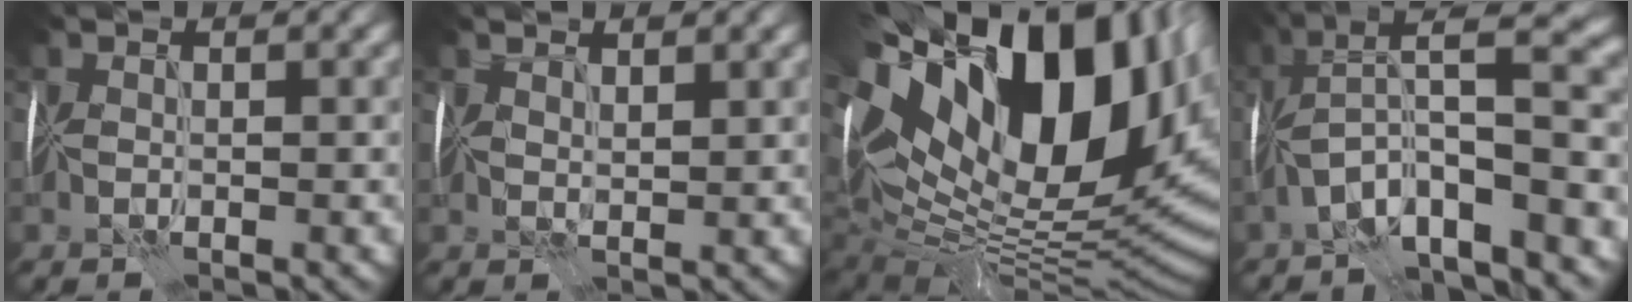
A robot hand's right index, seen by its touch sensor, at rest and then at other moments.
{"total": 1.8, "force": [1.6, 0.4, 0.7], "torque": [-0.017, 0.005, 0.031]}
{"total": 21.3, "force": [7.2, 11.4, 16.5], "torque": [-0.286, 0.006, 0.148]}
{"total": 10.1, "force": [-2.8, 2.6, 9.4], "torque": [-0.151, 0.030, -0.053]}